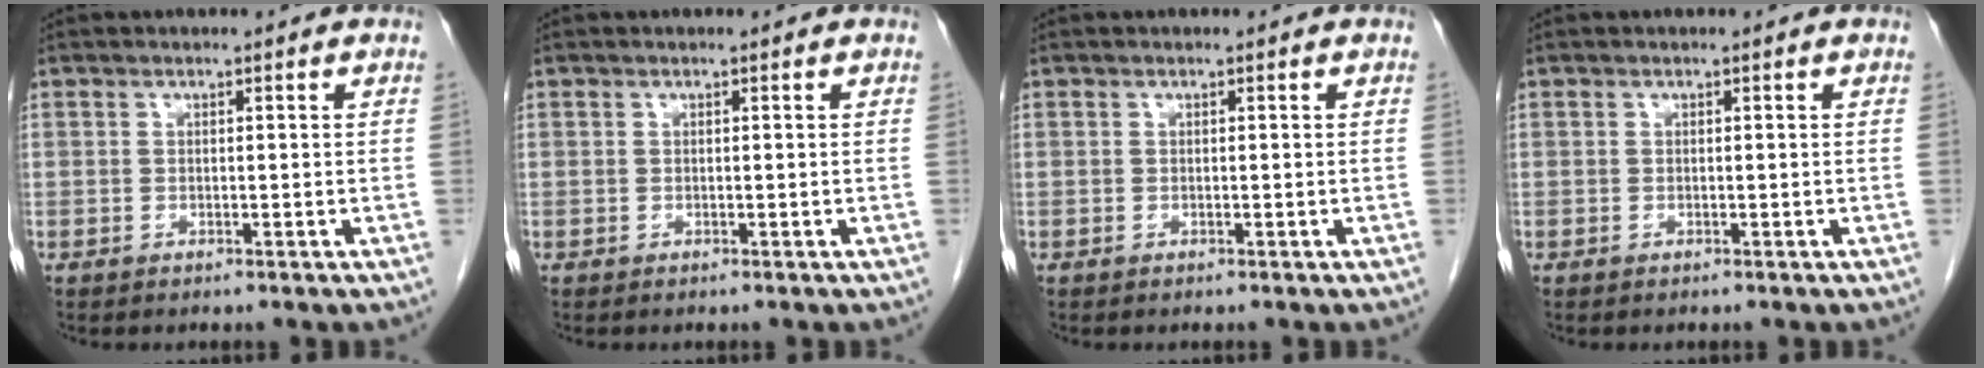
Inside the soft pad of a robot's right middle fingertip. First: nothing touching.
{"total": 0.0}
{"total": 0.0}
{"total": 0.0}